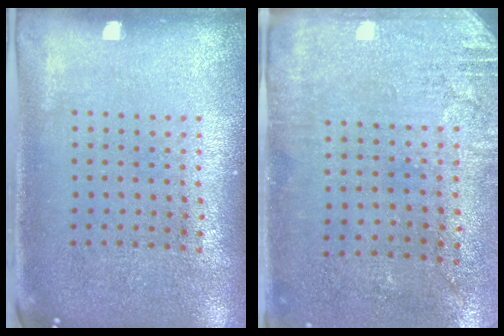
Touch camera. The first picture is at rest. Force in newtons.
{"total": 2.8, "press": 2.3, "slide": 1.6}